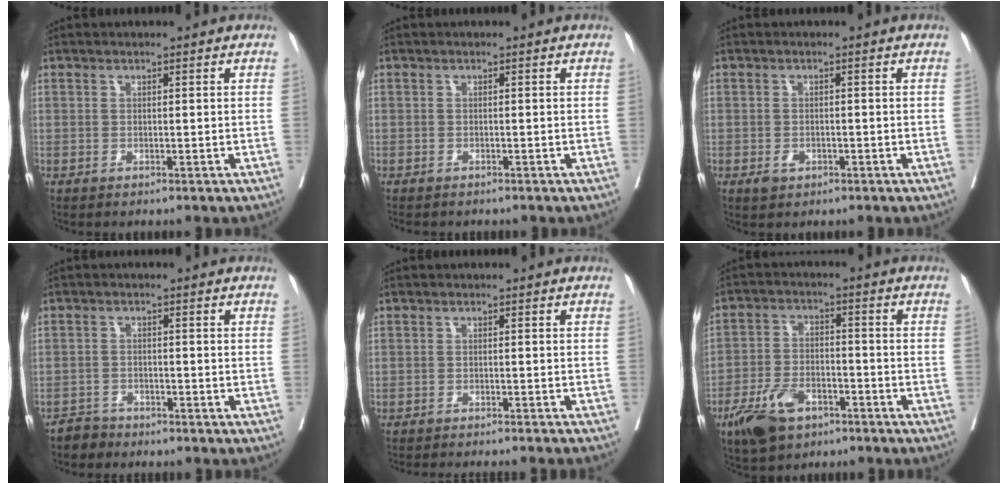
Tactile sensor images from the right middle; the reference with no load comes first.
{"total": 3.3, "force": [-2.8, 1.0, 1.3], "torque": [-0.024, -0.009, -0.036]}
{"total": 2.0, "force": [-0.9, 1.3, 1.1], "torque": [-0.016, 0.002, -0.009]}
{"total": 2.4, "force": [-2.1, 0.9, -0.6], "torque": [0.006, -0.001, -0.041]}
{"total": 9.8, "force": [-9.1, 0.0, 3.8], "torque": [-0.031, -0.022, -0.115]}
{"total": 9.0, "force": [-5.5, 4.6, 5.4], "torque": [-0.110, -0.002, -0.096]}